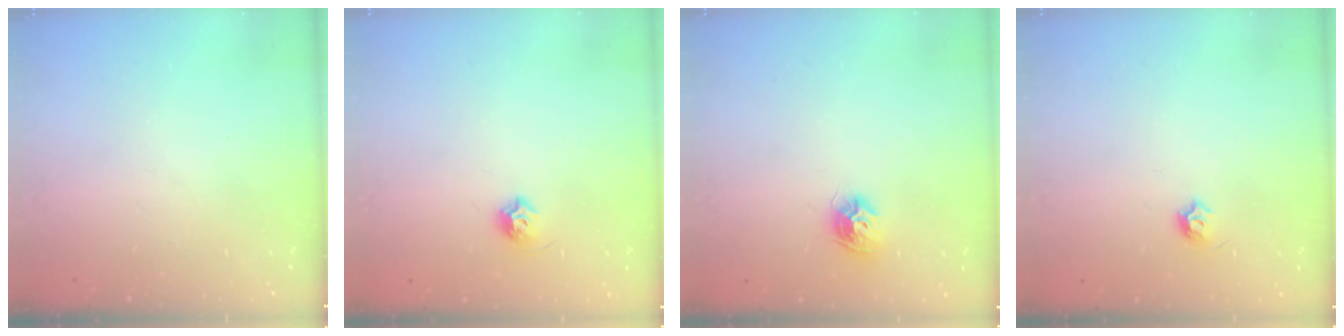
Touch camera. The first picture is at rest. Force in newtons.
{"total": 6.7, "press": 6.6, "slide": 1.0}
{"total": 8.8, "press": 8.8, "slide": 0.2}
{"total": 4.5, "press": 4.3, "slide": 1.0}